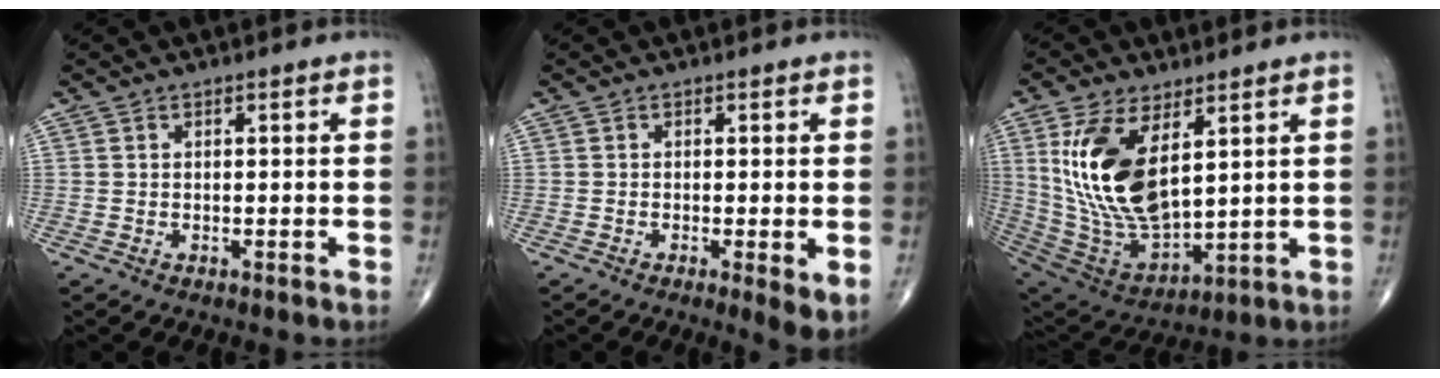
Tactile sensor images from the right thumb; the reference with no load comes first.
{"total": 4.1, "force": [-0.8, 0.9, 4.0], "torque": [-0.067, -0.015, -0.017]}
{"total": 18.7, "force": [5.8, 9.1, 15.3], "torque": [-0.292, -0.027, 0.131]}